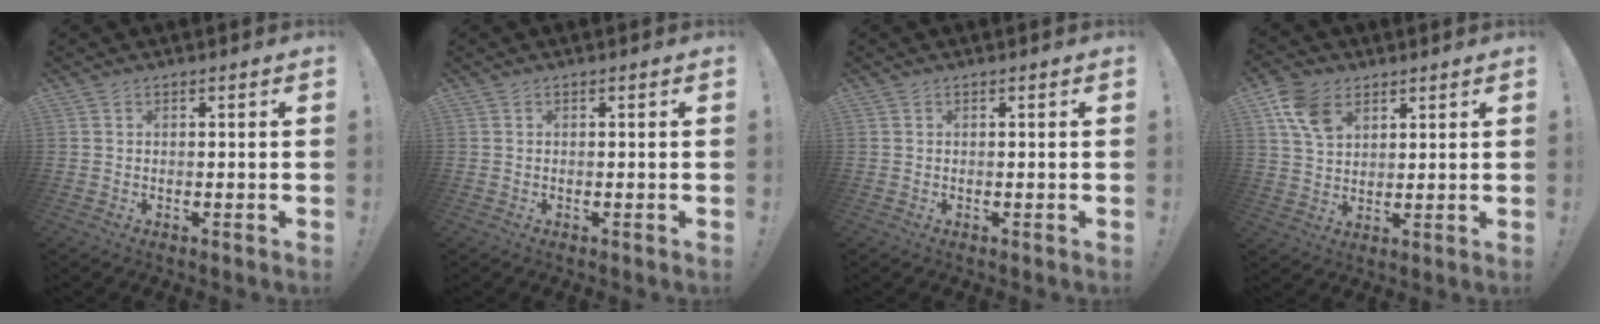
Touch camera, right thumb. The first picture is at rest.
{"total": 0.0}
{"total": 0.0}
{"total": 10.5, "force": [5.4, 6.8, 5.8], "torque": [-0.098, -0.013, 0.107]}